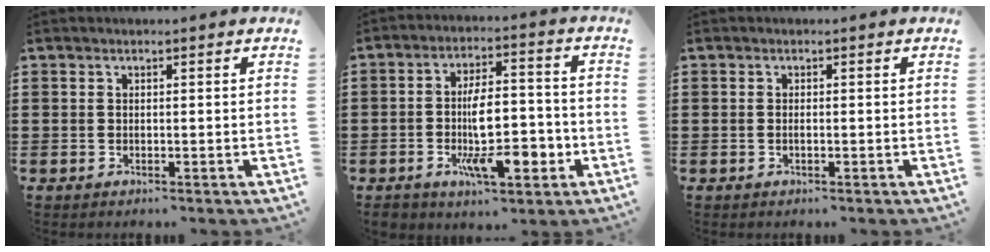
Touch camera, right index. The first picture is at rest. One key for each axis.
{"total": 10.4, "fx": -3.0, "fy": 4.7, "fz": 8.8, "tx": -0.149, "ty": -0.001, "tz": -0.051}
{"total": 0.6, "fx": -0.2, "fy": -0.1, "fz": 0.5, "tx": -0.010, "ty": -0.006, "tz": -0.003}